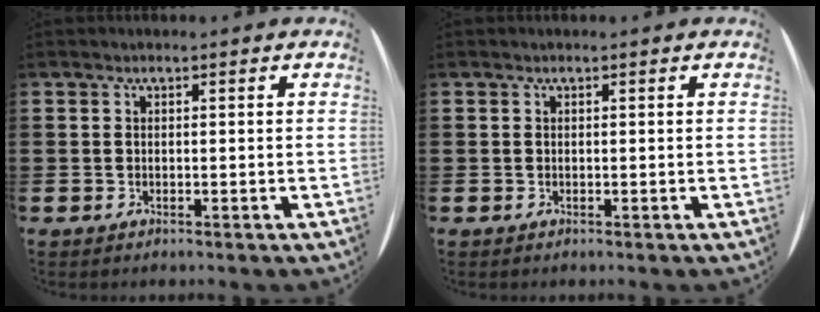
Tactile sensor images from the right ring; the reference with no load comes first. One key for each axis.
{"total": 0.0}